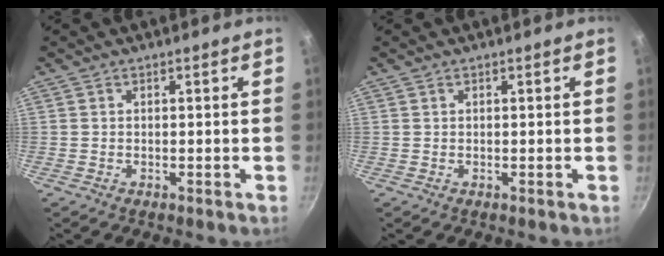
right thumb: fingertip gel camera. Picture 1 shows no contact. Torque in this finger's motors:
{"motor_torque": [0.00, 0.00, 0.00, 0.00, 0.02]}